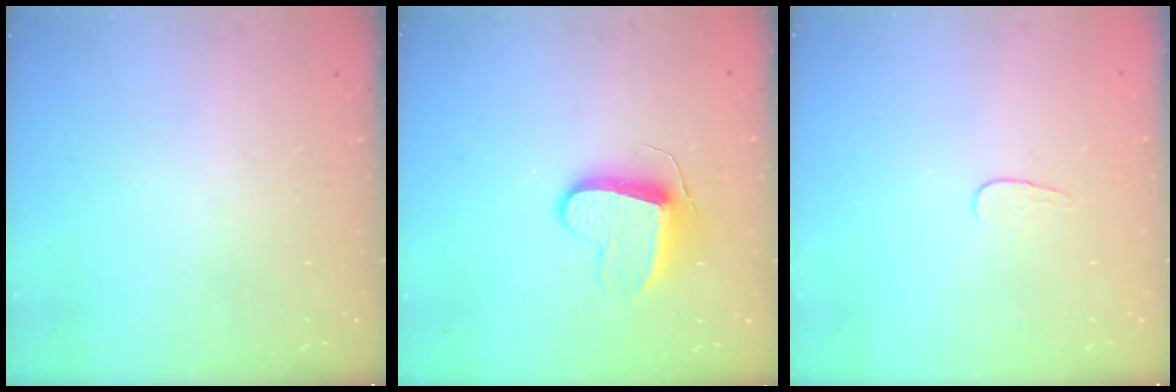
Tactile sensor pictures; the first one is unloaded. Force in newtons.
{"total": 9.7, "press": 9.7, "slide": 0.4}
{"total": 4.0, "press": 4.0, "slide": 0.3}